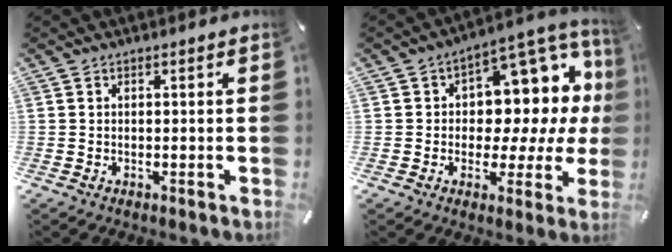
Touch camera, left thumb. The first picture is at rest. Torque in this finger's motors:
{"motor_torque": [0.52, 0.50, 0.23, -0.18, 0.18]}